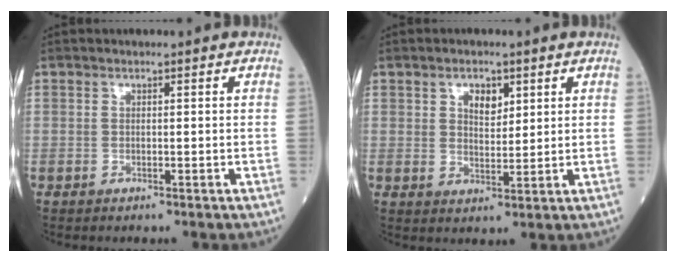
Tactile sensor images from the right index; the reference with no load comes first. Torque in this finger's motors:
{"motor_torque": [0.04, 0.05, 0.03, 0.05]}